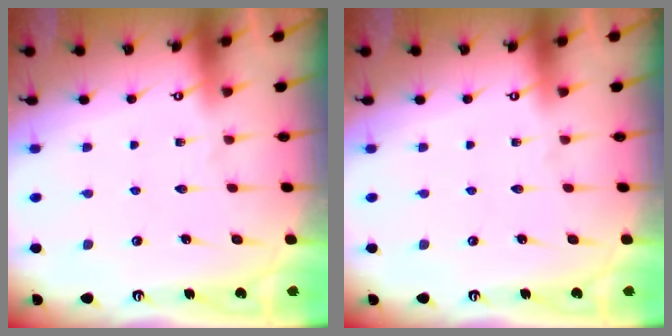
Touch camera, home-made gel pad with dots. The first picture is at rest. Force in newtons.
{"total": 0.0}